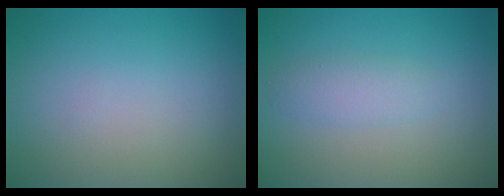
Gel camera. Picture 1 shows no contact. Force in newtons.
{"total": 1.8, "press": 1.8, "slide": 0.1}